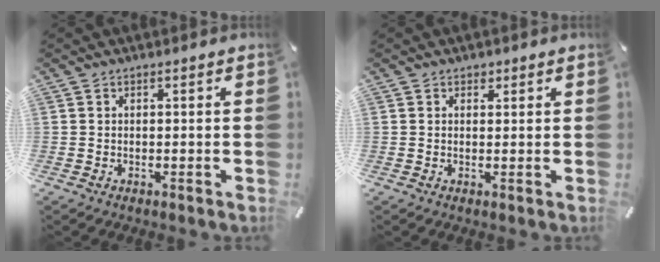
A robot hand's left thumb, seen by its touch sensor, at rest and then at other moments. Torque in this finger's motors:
{"motor_torque": [0.40, 0.40, 0.19, -0.14, 0.02]}